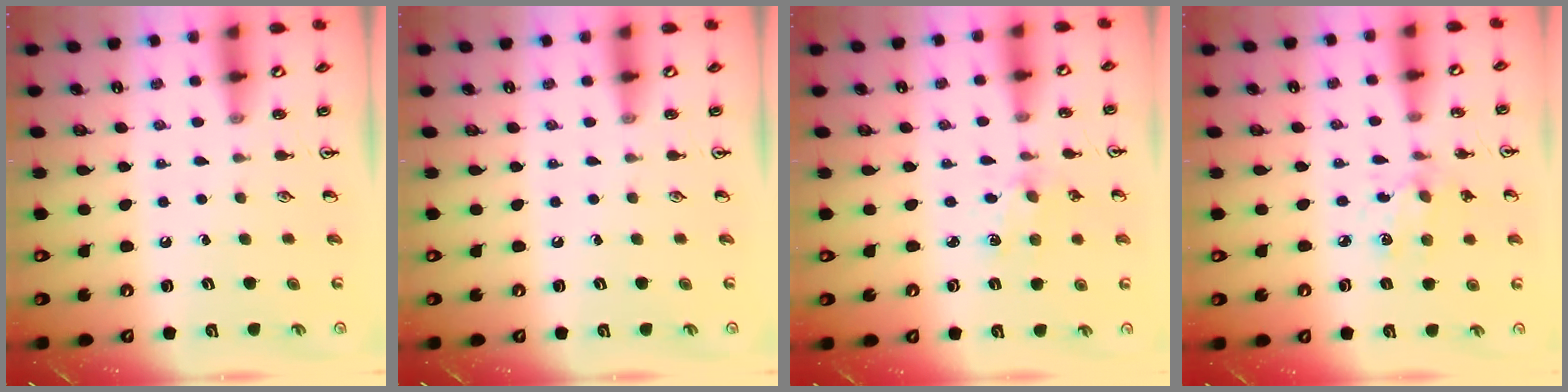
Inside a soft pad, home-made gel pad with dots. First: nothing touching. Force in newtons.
{"total": 0.0}
{"total": 1.8, "press": 1.8, "slide": 0.3}
{"total": 2.6, "press": 2.4, "slide": 0.9}